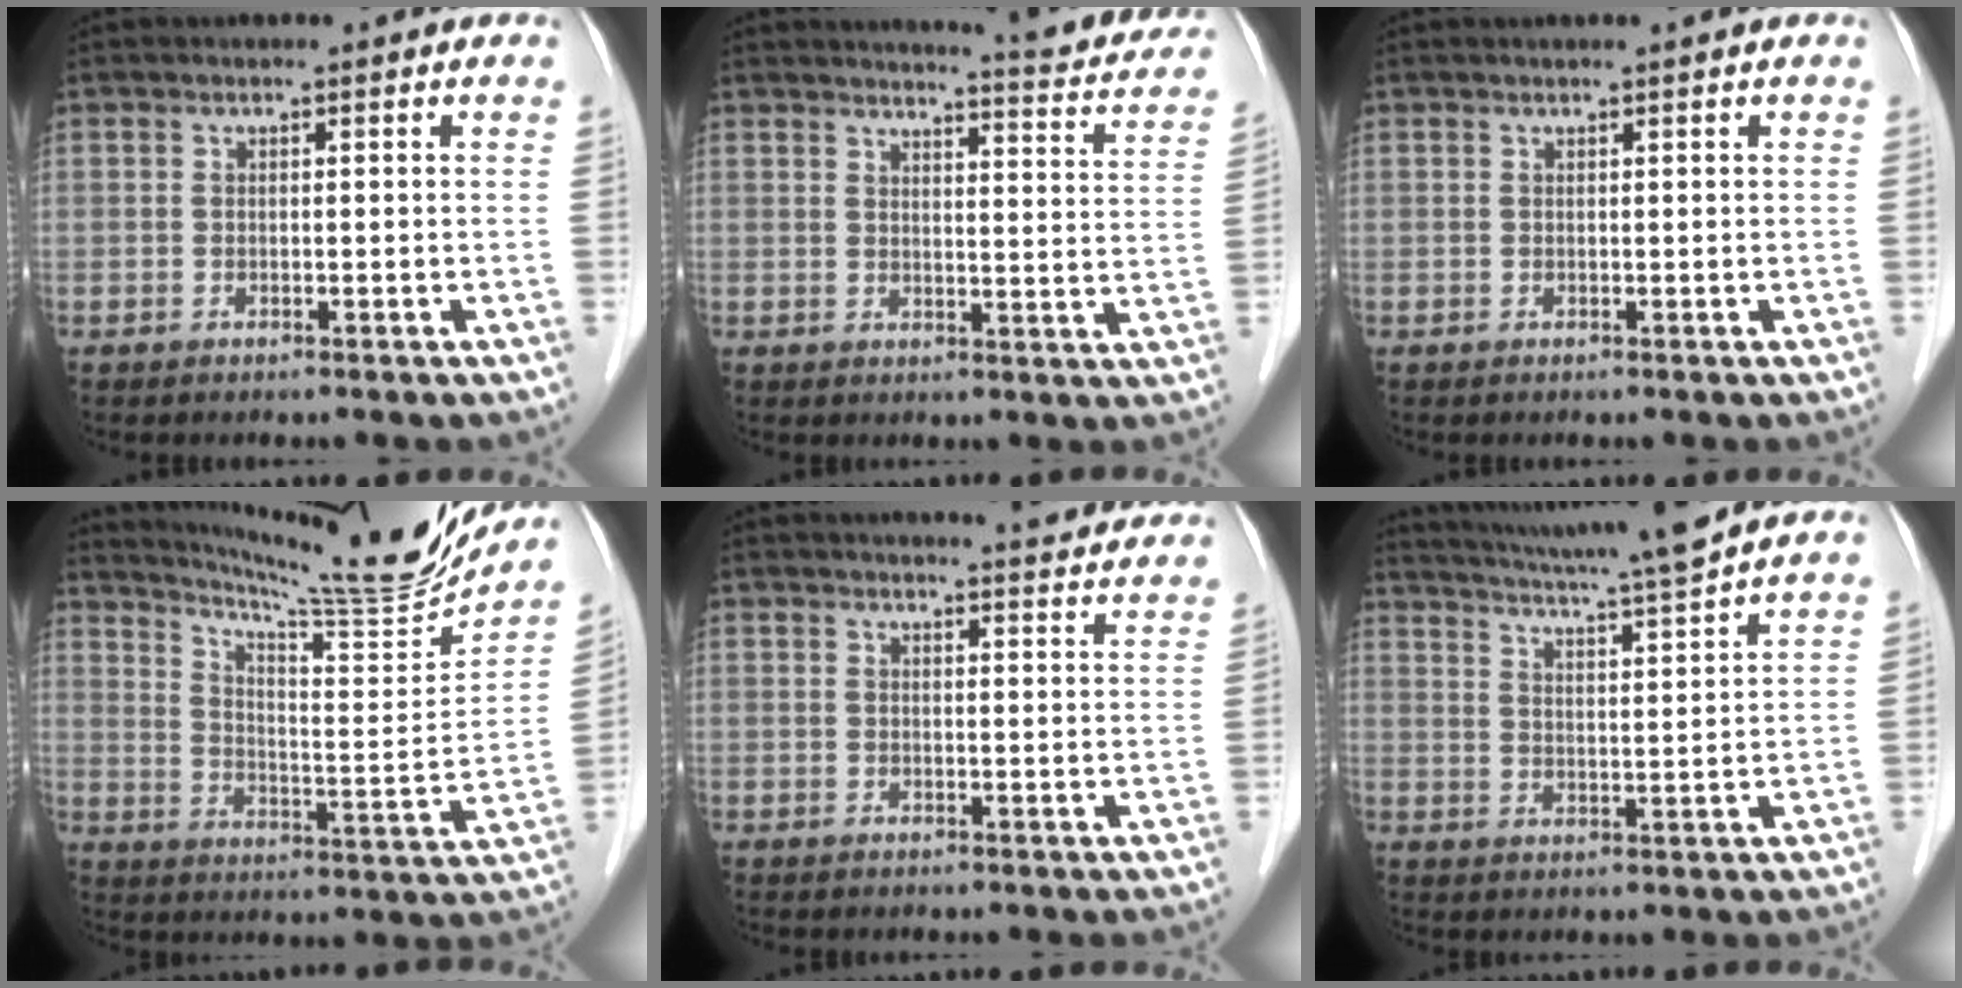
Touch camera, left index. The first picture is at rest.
{"total": 14.6, "force": [13.8, 1.0, 4.7], "torque": [-0.052, -0.054, 0.141]}
{"total": 0.5, "force": [0.4, -0.2, 0.3], "torque": [-0.011, 0.002, 0.014]}
{"total": 18.8, "force": [17.7, -0.6, 6.3], "torque": [-0.110, -0.058, 0.256]}
{"total": 9.9, "force": [9.6, 0.3, 2.6], "torque": [-0.032, -0.004, 0.099]}
{"total": 13.5, "force": [12.2, -1.5, 5.7], "torque": [-0.105, -0.006, 0.183]}